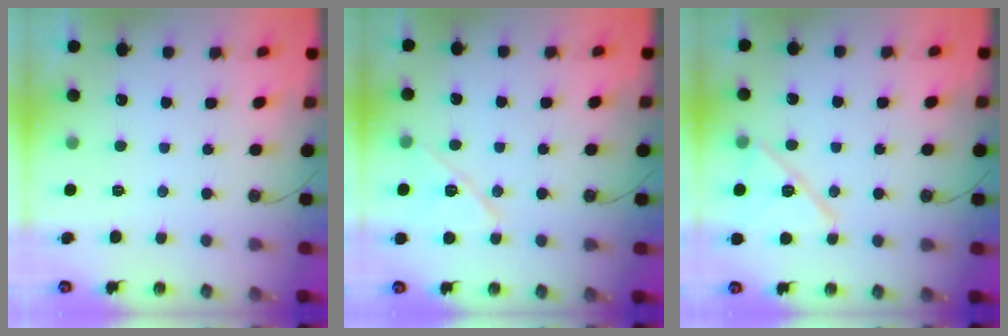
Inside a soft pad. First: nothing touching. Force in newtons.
{"total": 10.8, "press": 10.4, "slide": 3.2}
{"total": 12.5, "press": 12.4, "slide": 0.7}